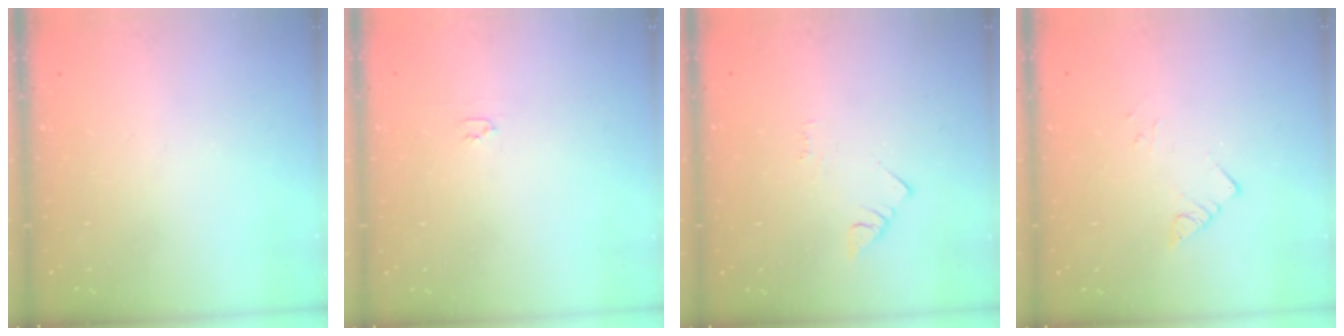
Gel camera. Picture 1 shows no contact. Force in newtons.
{"total": 2.0, "press": 2.0, "slide": 0.3}
{"total": 1.5, "press": 1.5, "slide": 0.3}
{"total": 2.8, "press": 2.8, "slide": 0.2}